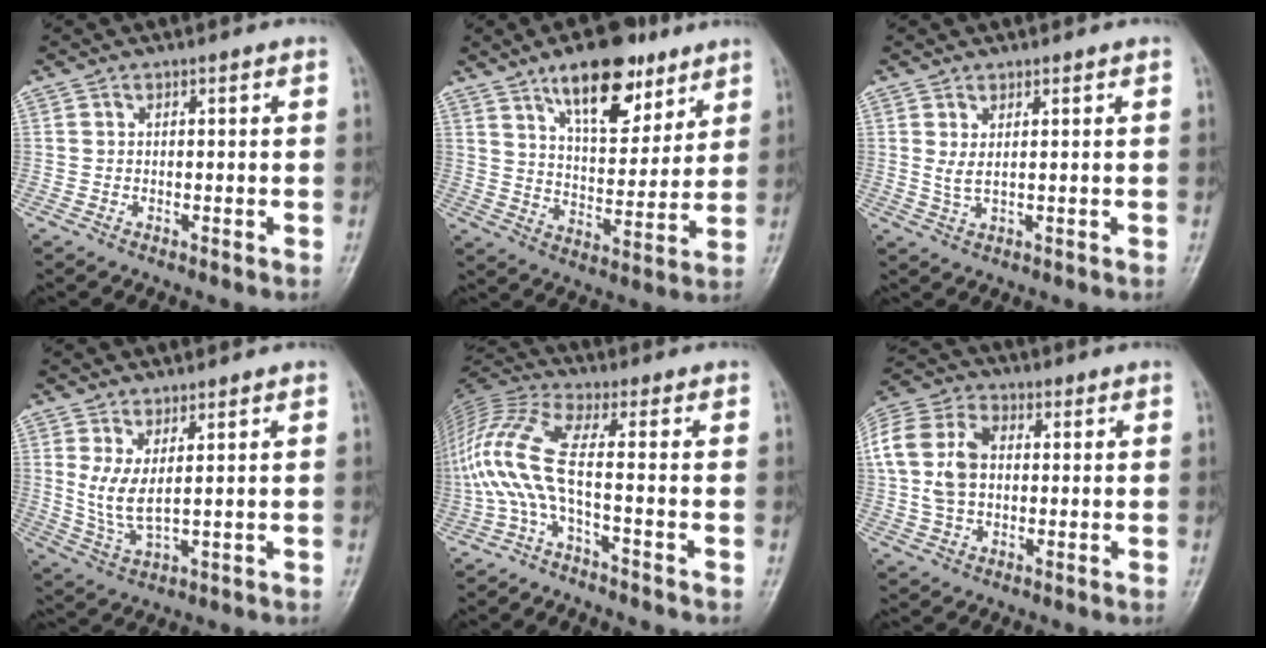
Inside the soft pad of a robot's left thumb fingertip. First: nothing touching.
{"total": 15.6, "force": [9.6, 7.0, 10.2], "torque": [-0.115, -0.047, 0.155]}
{"total": 2.4, "force": [0.6, 0.7, 2.2], "torque": [-0.050, -0.004, 0.020]}
{"total": 5.8, "force": [1.5, 1.7, 5.3], "torque": [-0.119, -0.019, 0.041]}
{"total": 10.3, "force": [-2.9, 1.1, 9.8], "torque": [-0.249, 0.049, -0.067]}
{"total": 13.9, "force": [1.2, 9.9, 9.7], "torque": [-0.206, 0.023, 0.019]}